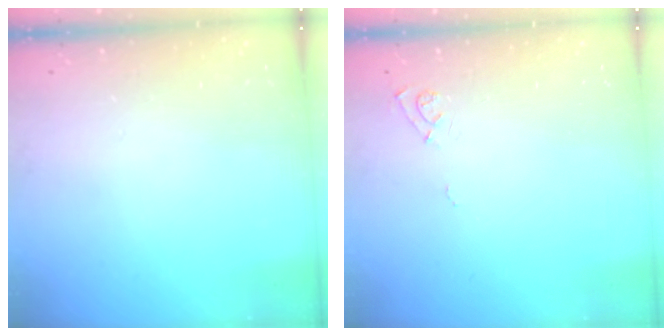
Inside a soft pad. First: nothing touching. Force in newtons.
{"total": 6.8, "press": 6.8, "slide": 0.6}